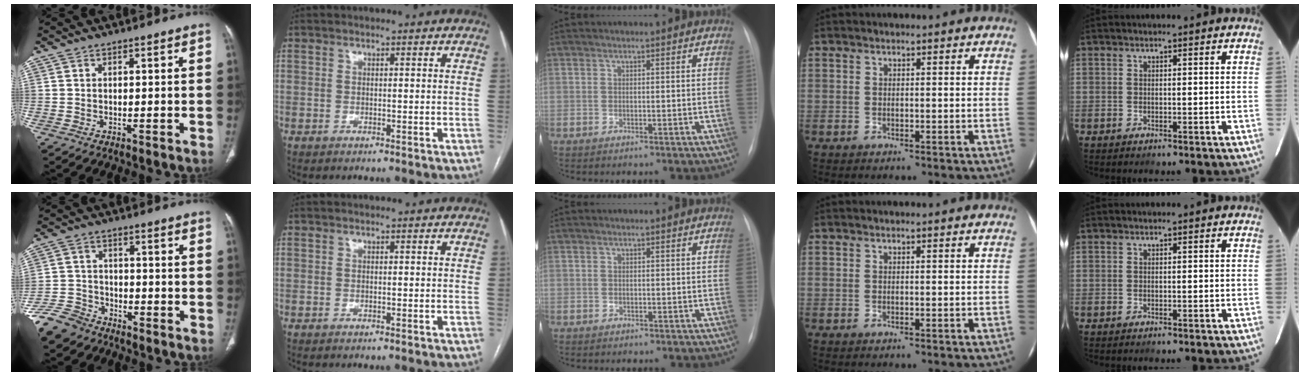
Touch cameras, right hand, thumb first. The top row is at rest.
{"thumb": {"total": 8.4, "force": [-6.5, 4.9, 2.2], "torque": [-0.047, 0.023, -0.130]}, "middle": {"total": 1.3, "force": [-0.9, 0.9, 0.2], "torque": [-0.008, 0.004, -0.013]}}